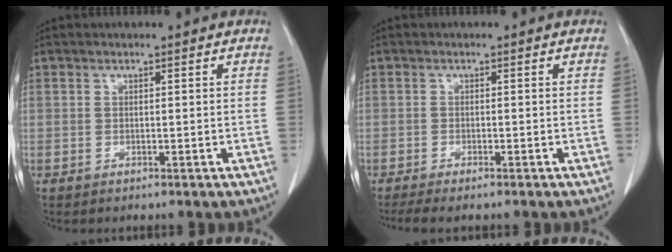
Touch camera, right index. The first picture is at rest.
{"total": 3.6, "force": [-3.0, 0.1, 2.1], "torque": [-0.030, -0.008, -0.048]}